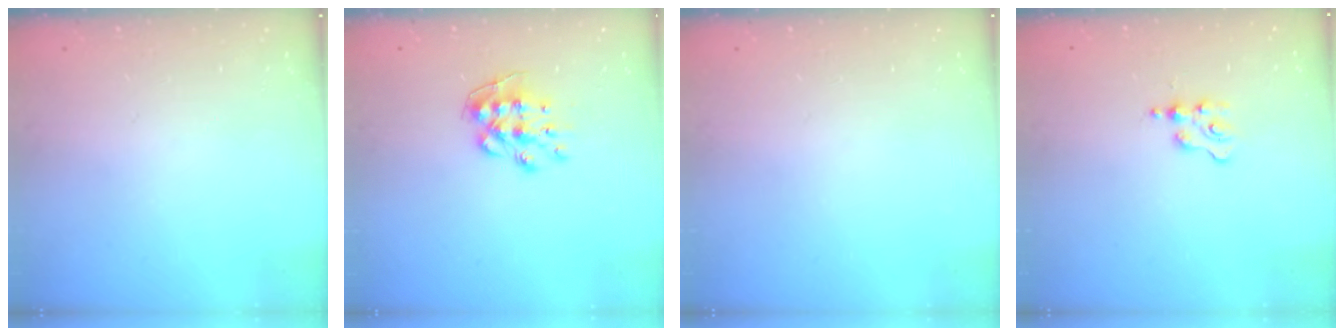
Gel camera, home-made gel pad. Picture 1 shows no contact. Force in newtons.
{"total": 8.9, "press": 8.9, "slide": 0.1}
{"total": 0.0}
{"total": 1.9, "press": 1.9, "slide": 0.2}